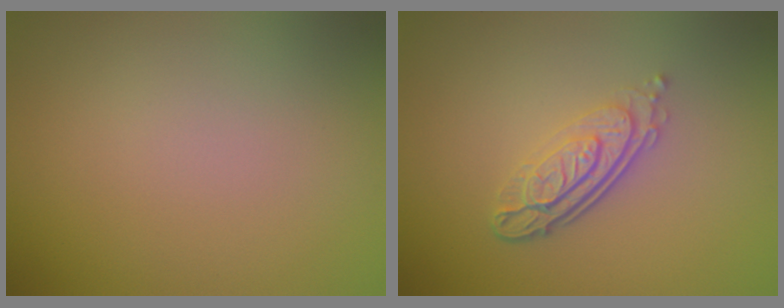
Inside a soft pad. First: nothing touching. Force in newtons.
{"total": 4.3, "press": 3.0, "slide": 3.1}